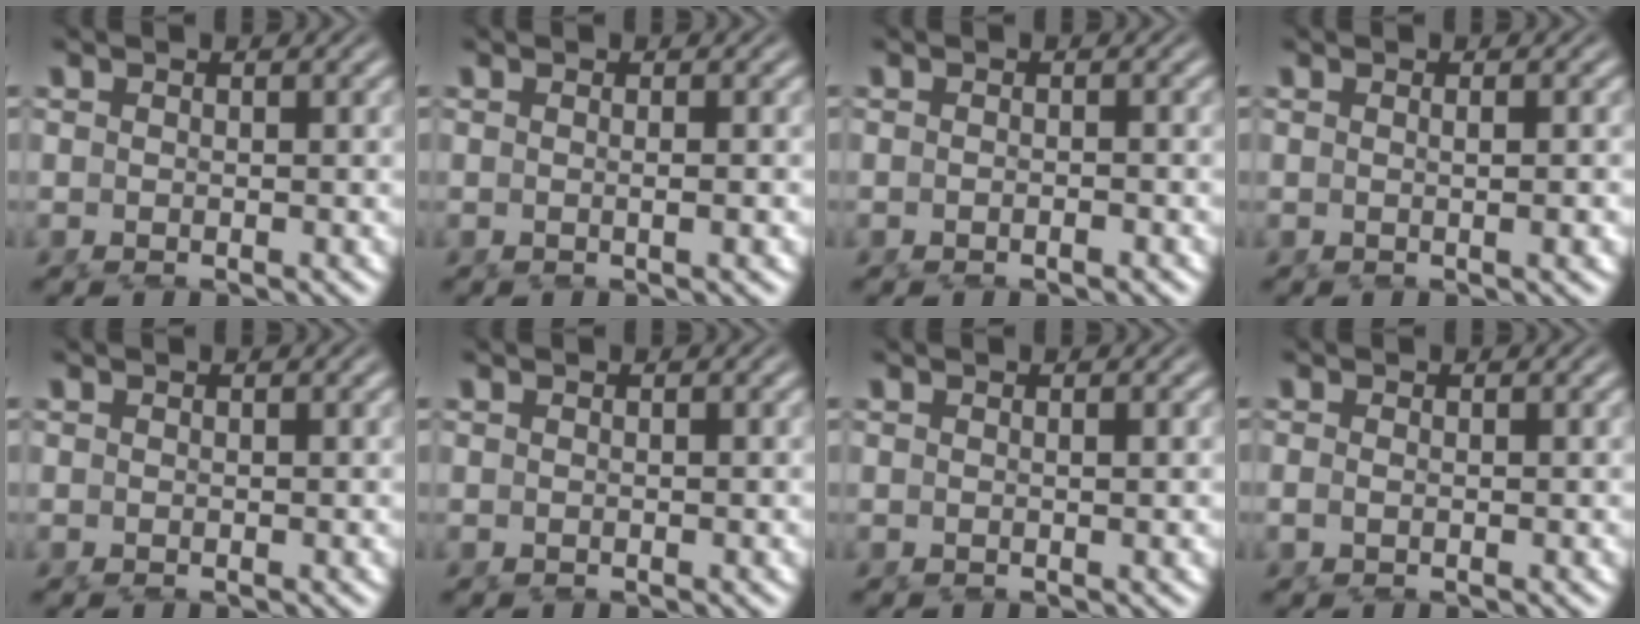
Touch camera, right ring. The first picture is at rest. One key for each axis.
{"total": 0.9, "fx": 0.0, "fy": -0.8, "fz": 0.4, "tx": -0.007, "ty": 0.003, "tz": -0.001}
{"total": 0.9, "fx": -0.7, "fy": 0.1, "fz": 0.5, "tx": -0.008, "ty": 0.009, "tz": -0.017}
{"total": 1.0, "fx": 0.2, "fy": -0.8, "fz": 0.5, "tx": -0.004, "ty": 0.005, "tz": 0.001}
{"total": 0.0}
{"total": 0.0}
{"total": 0.6, "fx": 0.3, "fy": -0.6, "fz": 0.1, "tx": -0.002, "ty": 0.003, "tz": 0.003}
{"total": 0.7, "fx": -0.1, "fy": -0.3, "fz": 0.6, "tx": -0.016, "ty": -0.002, "tz": 0.001}